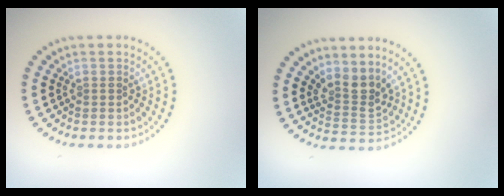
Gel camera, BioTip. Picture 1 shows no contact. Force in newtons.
{"total": 2.8, "press": 2.1, "slide": 1.8}